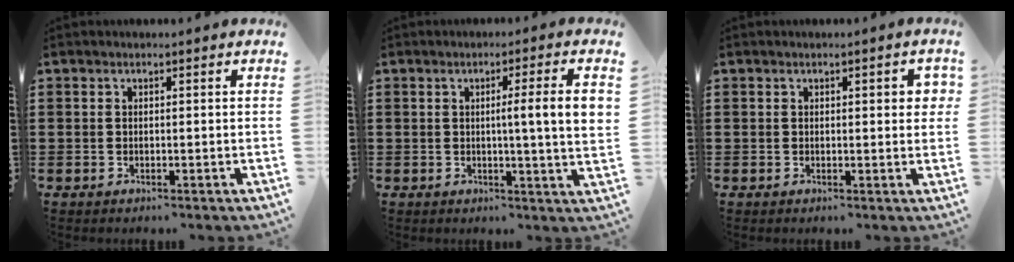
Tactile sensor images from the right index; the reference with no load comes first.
{"total": 6.6, "force": [0.9, -0.2, 6.6], "torque": [-0.105, -0.011, 0.005]}
{"total": 1.5, "force": [0.4, 0.5, 1.4], "torque": [-0.011, -0.002, 0.001]}